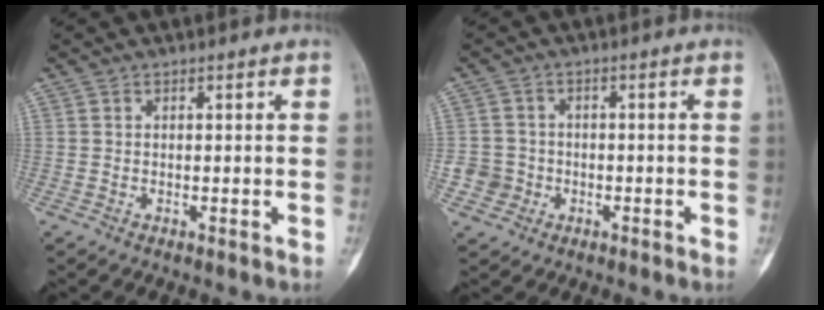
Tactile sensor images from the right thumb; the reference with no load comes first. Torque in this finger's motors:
{"motor_torque": [0.32, 0.03, 0.12, -0.19, -0.02]}